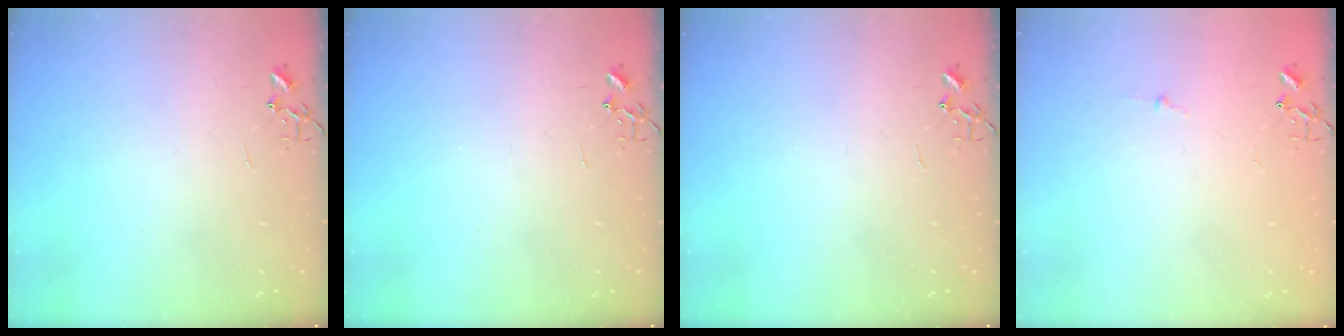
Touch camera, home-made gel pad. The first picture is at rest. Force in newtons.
{"total": 0.0}
{"total": 0.0}
{"total": 2.7, "press": 2.7, "slide": 0.3}